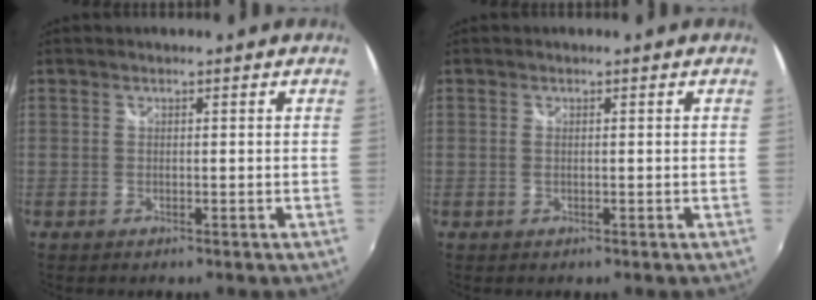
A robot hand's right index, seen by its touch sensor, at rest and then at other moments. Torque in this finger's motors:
{"motor_torque": [-1.27, 0.72, -0.03, 0.01]}